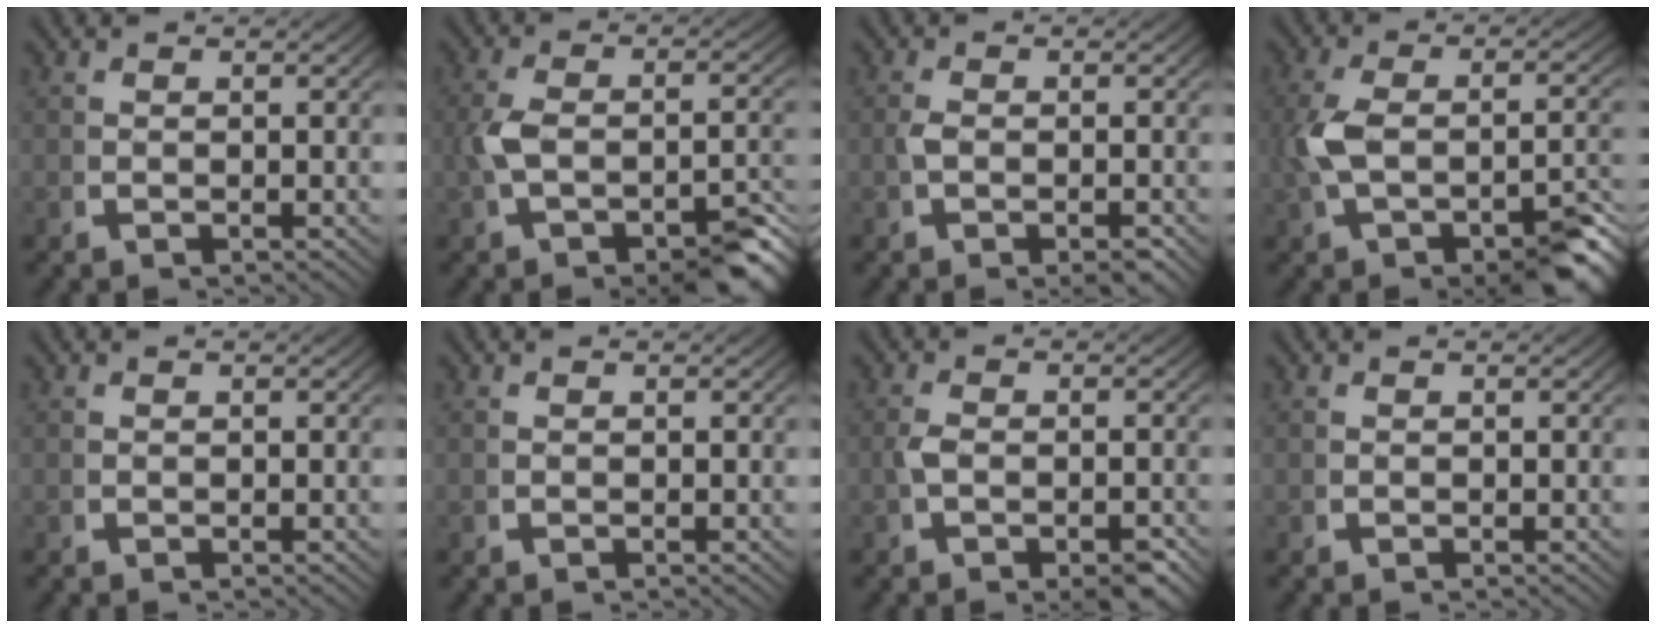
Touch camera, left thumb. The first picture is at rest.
{"total": 6.6, "force": [-2.9, 2.9, 5.2], "torque": [-0.096, -0.011, -0.036]}
{"total": 1.8, "force": [-0.8, 0.6, 1.4], "torque": [-0.032, -0.005, -0.013]}
{"total": 8.2, "force": [-2.8, 3.8, 6.8], "torque": [-0.132, -0.014, -0.031]}
{"total": 0.0}
{"total": 0.0}
{"total": 2.8, "force": [-1.3, 1.1, 2.3], "torque": [-0.050, -0.007, -0.019]}
{"total": 0.0}